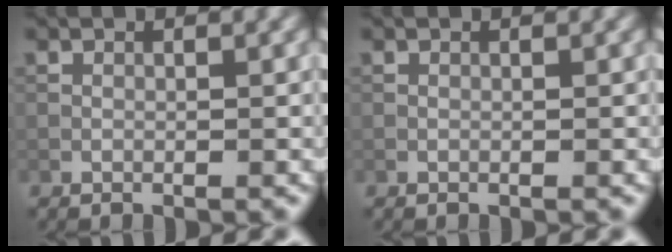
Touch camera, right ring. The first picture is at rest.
{"total": 0.0}